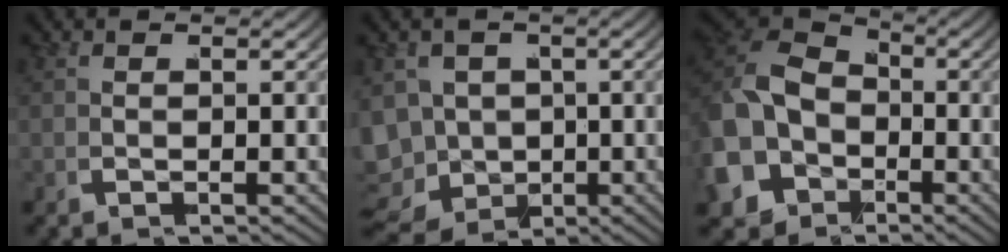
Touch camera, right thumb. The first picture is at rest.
{"total": 12.9, "force": [-5.0, 10.9, 4.7], "torque": [-0.125, -0.071, -0.074]}
{"total": 13.0, "force": [-2.2, 11.2, 6.1], "torque": [-0.164, -0.043, -0.039]}